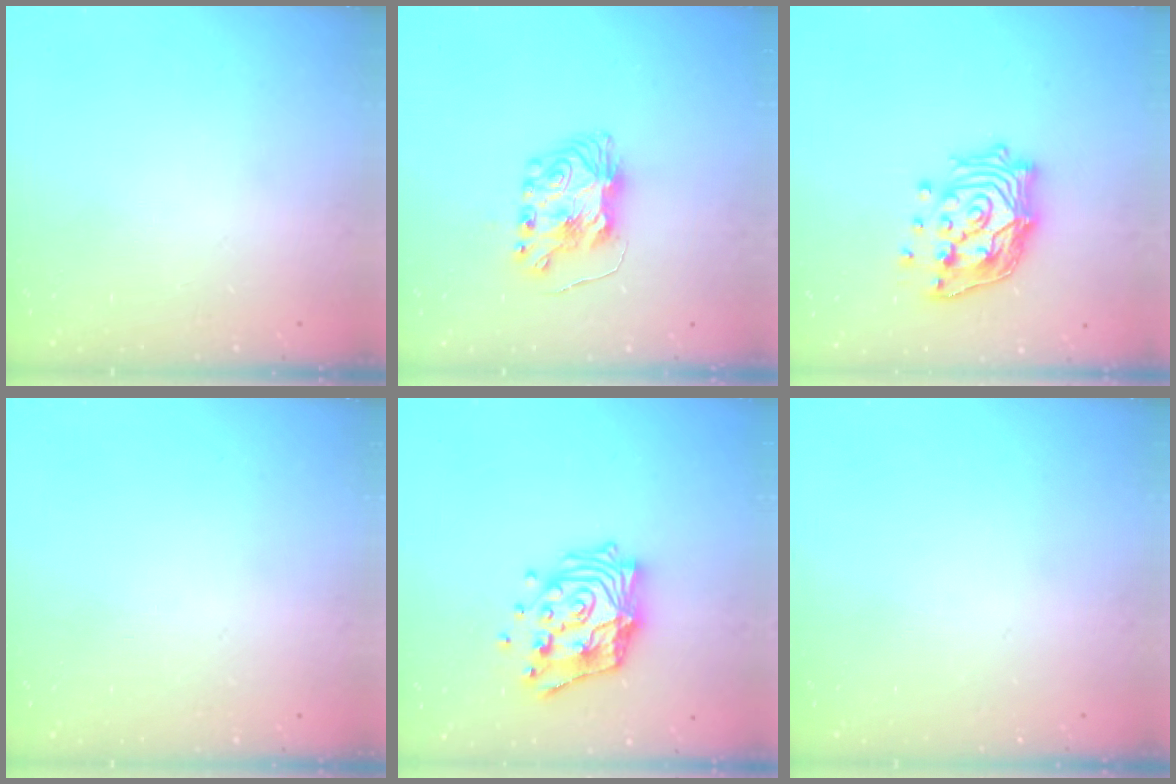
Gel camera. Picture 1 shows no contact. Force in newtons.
{"total": 8.1, "press": 8.0, "slide": 0.8}
{"total": 16.9, "press": 16.7, "slide": 2.7}
{"total": 0.0}
{"total": 16.3, "press": 16.3, "slide": 1.3}
{"total": 0.0}